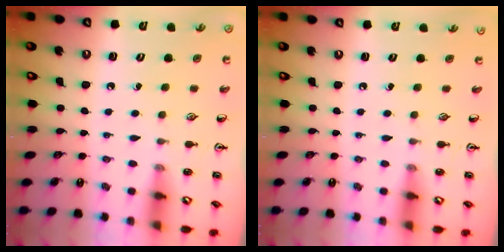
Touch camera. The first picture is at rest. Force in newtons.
{"total": 0.0}